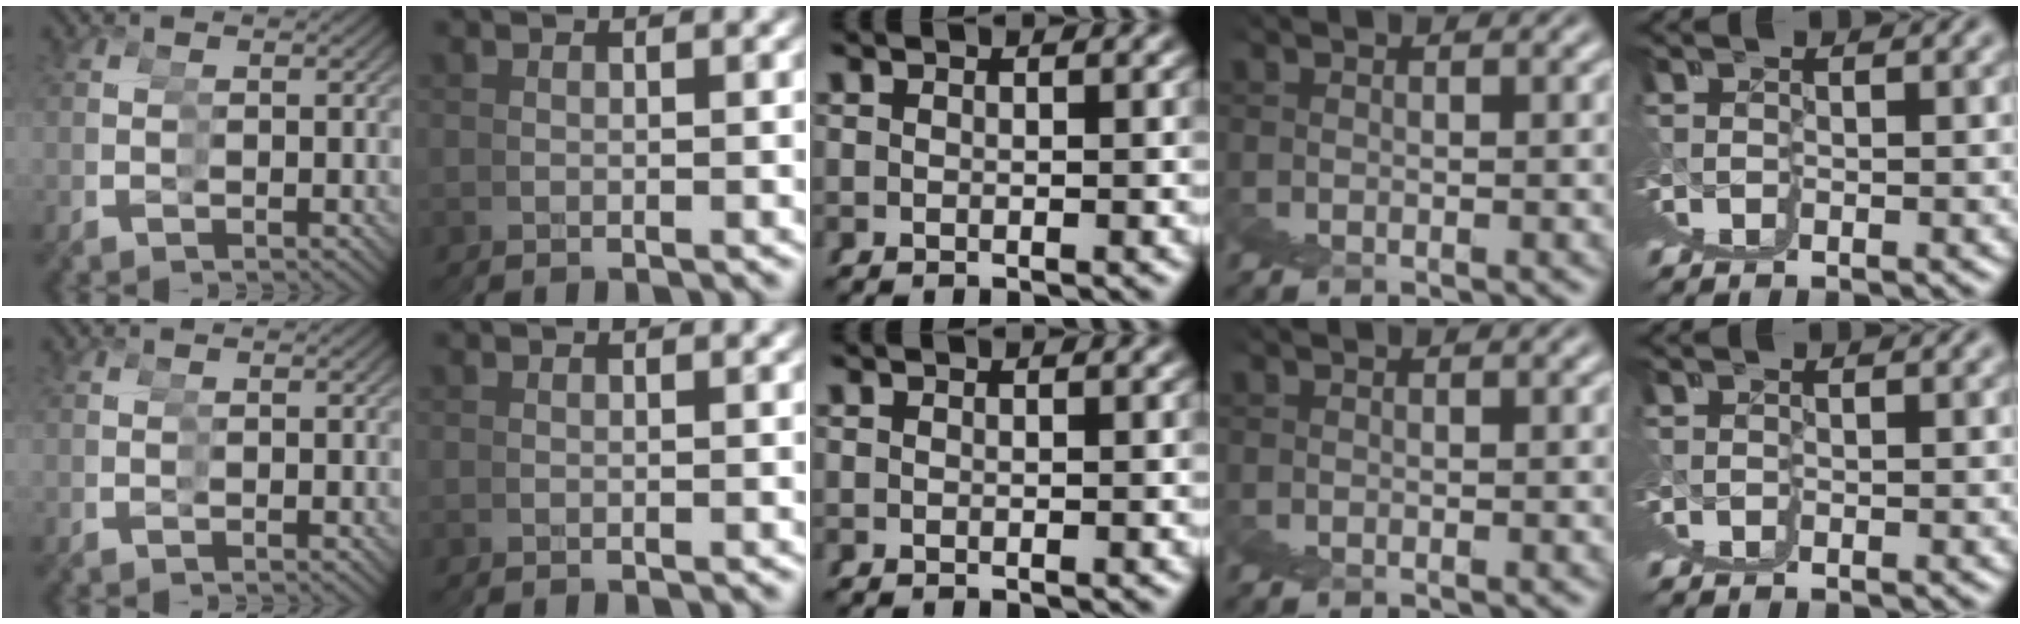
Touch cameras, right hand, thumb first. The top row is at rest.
{"middle": {"total": 1.6, "force": [-0.2, -1.5, -0.4], "torque": [0.019, -0.010, 0.006]}}